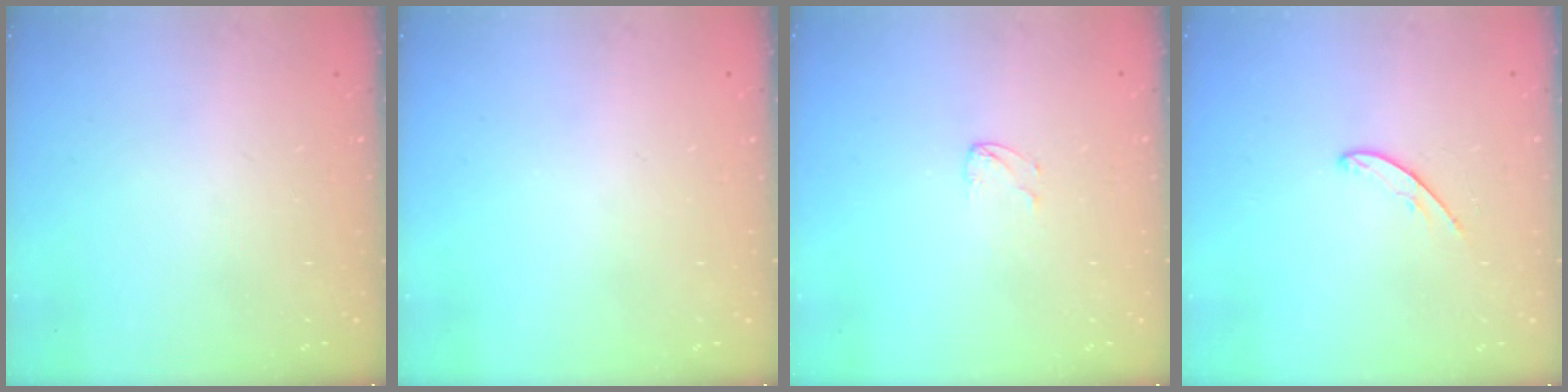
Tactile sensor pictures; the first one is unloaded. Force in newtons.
{"total": 0.0}
{"total": 3.6, "press": 3.6, "slide": 0.3}
{"total": 4.4, "press": 4.4, "slide": 0.3}